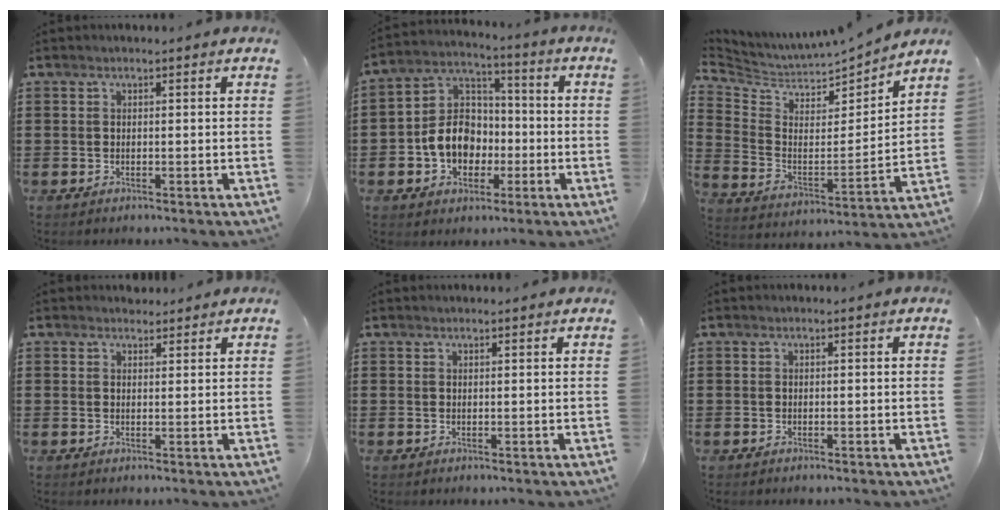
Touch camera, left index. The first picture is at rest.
{"total": 8.9, "force": [-2.4, 7.3, 4.4], "torque": [-0.125, 0.018, -0.049]}
{"total": 4.2, "force": [3.9, 1.5, 0.3], "torque": [-0.037, -0.042, 0.061]}
{"total": 1.9, "force": [1.7, 0.7, 0.0], "torque": [0.003, 0.001, 0.033]}
{"total": 0.7, "force": [0.6, 0.1, 0.1], "torque": [-0.003, 0.001, 0.013]}
{"total": 0.0}